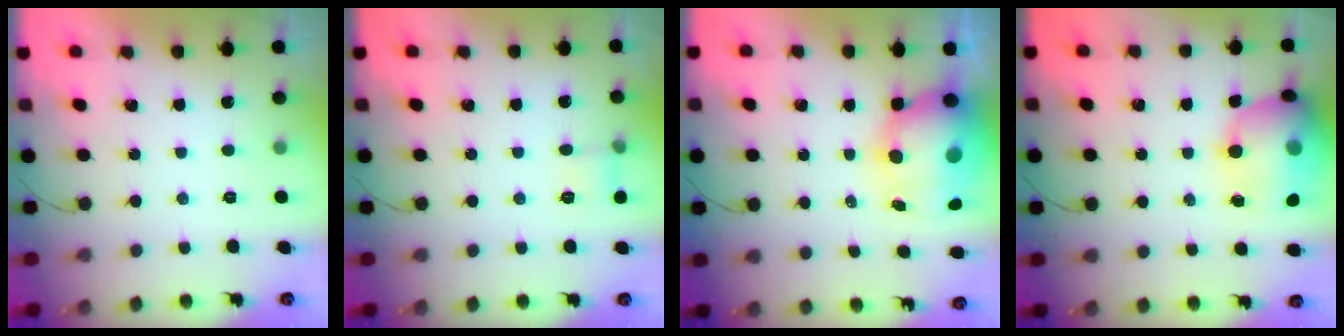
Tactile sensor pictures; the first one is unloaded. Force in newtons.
{"total": 5.0, "press": 4.8, "slide": 1.3}
{"total": 13.2, "press": 12.9, "slide": 2.8}
{"total": 16.6, "press": 16.5, "slide": 1.7}